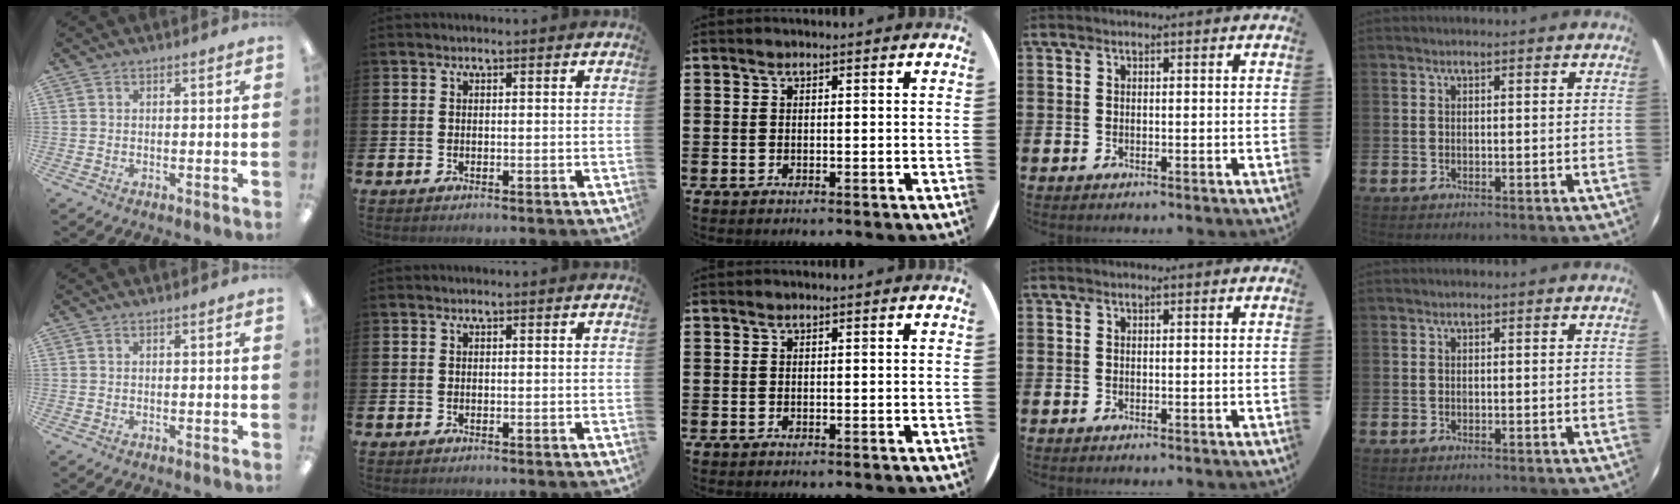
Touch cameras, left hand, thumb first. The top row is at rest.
{}